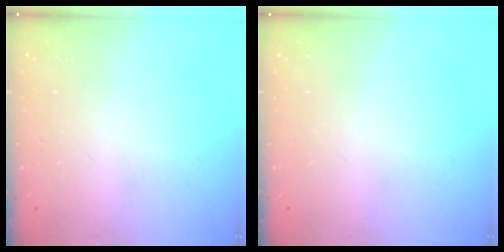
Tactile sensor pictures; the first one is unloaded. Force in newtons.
{"total": 0.0}